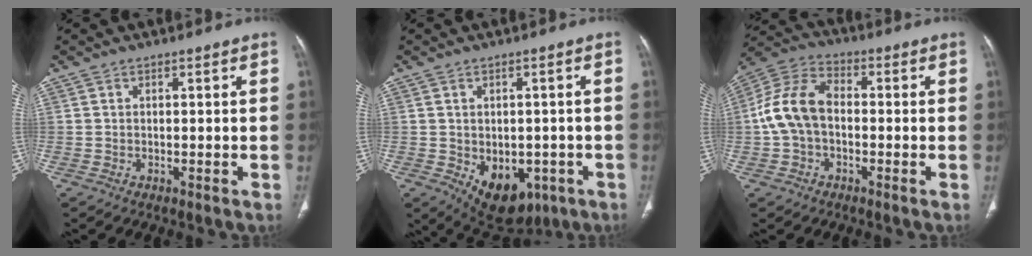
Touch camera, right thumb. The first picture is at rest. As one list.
[{"total": 11.6, "force": [-4.3, 7.7, 7.5], "torque": [-0.077, 0.007, -0.040]}, {"total": 11.1, "force": [-0.9, 7.5, 8.1], "torque": [-0.158, 0.036, -0.029]}]